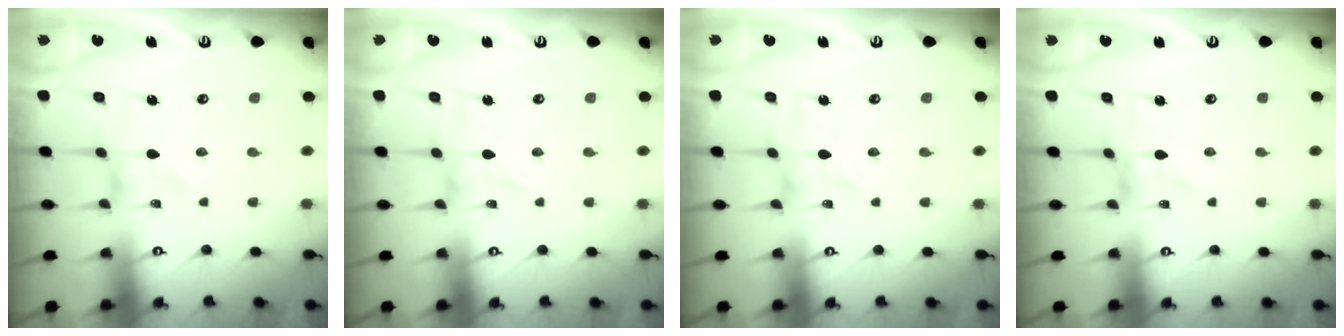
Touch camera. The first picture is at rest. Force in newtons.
{"total": 0.0}
{"total": 0.0}
{"total": 0.0}